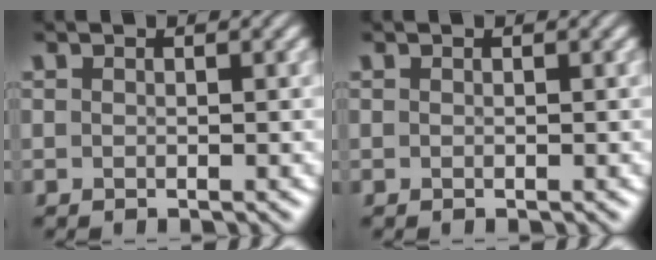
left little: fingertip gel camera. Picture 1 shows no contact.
{"total": 0.0}